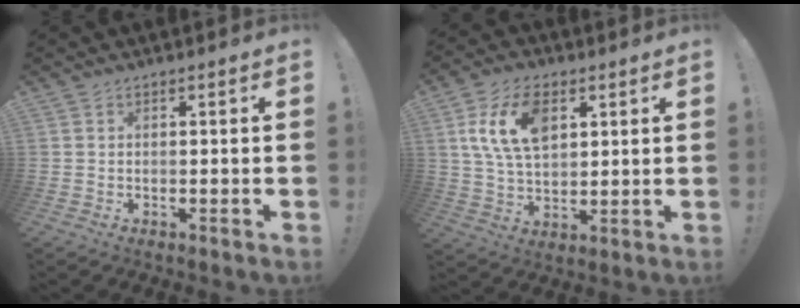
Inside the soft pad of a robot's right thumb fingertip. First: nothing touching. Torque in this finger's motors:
{"motor_torque": [1.63, 1.95, 1.10, 0.42, 0.09]}